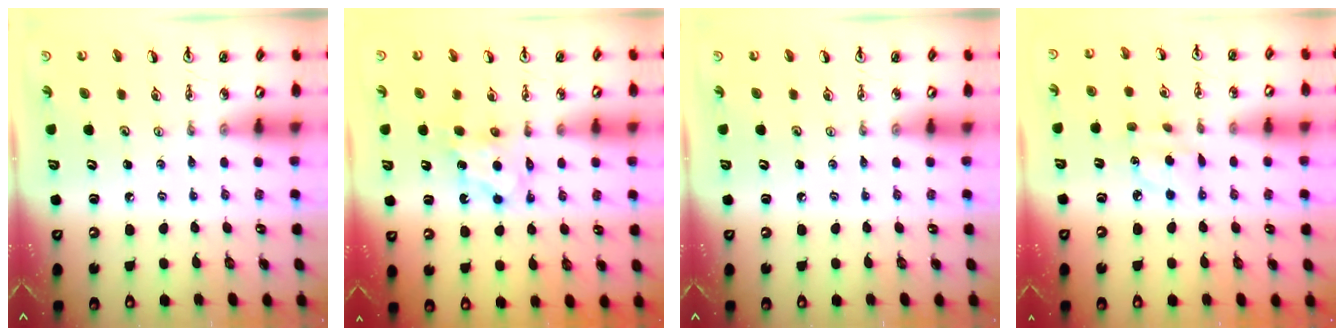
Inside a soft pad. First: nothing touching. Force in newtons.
{"total": 7.0, "press": 6.9, "slide": 1.1}
{"total": 0.0}
{"total": 6.4, "press": 6.4, "slide": 0.5}